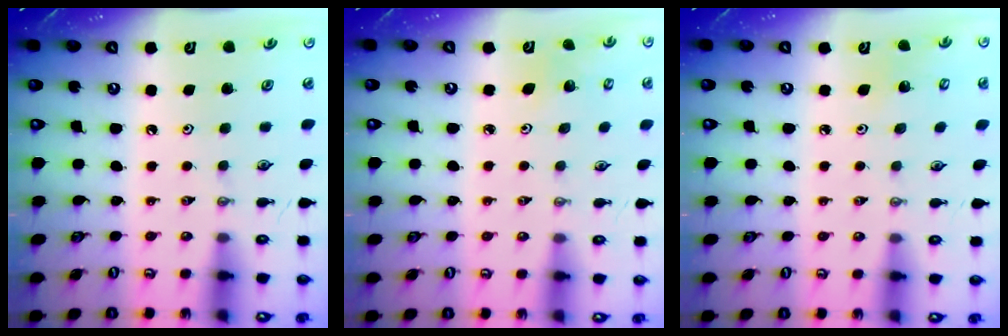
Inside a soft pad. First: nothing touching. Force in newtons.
{"total": 2.7, "press": 2.7, "slide": 0.4}
{"total": 2.5, "press": 2.4, "slide": 0.6}